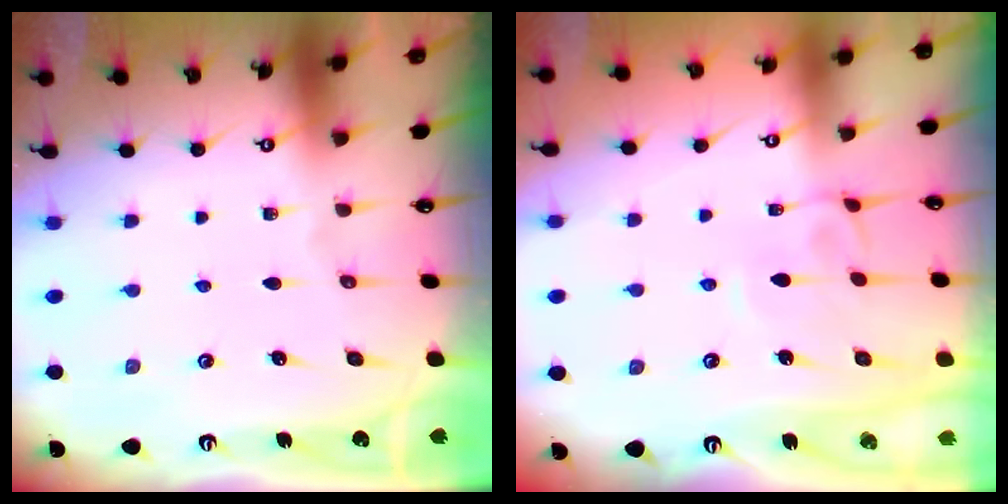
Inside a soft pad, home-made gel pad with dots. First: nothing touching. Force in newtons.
{"total": 3.3, "press": 3.3, "slide": 0.1}